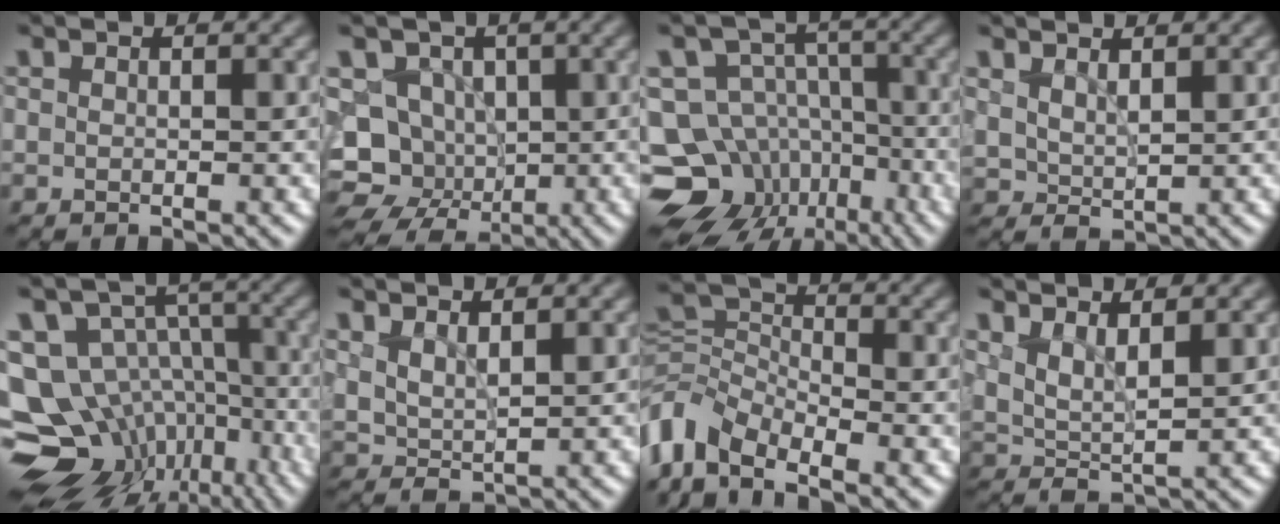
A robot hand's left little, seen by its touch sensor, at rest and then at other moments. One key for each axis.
{"total": 11.0, "fx": -4.1, "fy": 9.4, "fz": 3.9, "tx": -0.066, "ty": -0.017, "tz": -0.079}
{"total": 14.9, "fx": -8.2, "fy": 11.0, "fz": 5.8, "tx": -0.095, "ty": -0.017, "tz": -0.126}
{"total": 1.9, "fx": 0.9, "fy": 1.1, "fz": 1.3, "tx": -0.032, "ty": -0.005, "tz": 0.020}
{"total": 14.1, "fx": -6.8, "fy": 10.6, "fz": 6.4, "tx": -0.125, "ty": -0.011, "tz": -0.077}
{"total": 2.2, "fx": 1.1, "fy": 1.1, "fz": 1.6, "tx": -0.038, "ty": -0.005, "tz": 0.021}
{"total": 6.5, "fx": -4.7, "fy": 3.2, "fz": 3.1, "tx": -0.059, "ty": 0.006, "tz": -0.116}
{"total": 2.7, "fx": 1.5, "fy": 0.9, "fz": 2.1, "tx": -0.046, "ty": -0.006, "tz": 0.029}